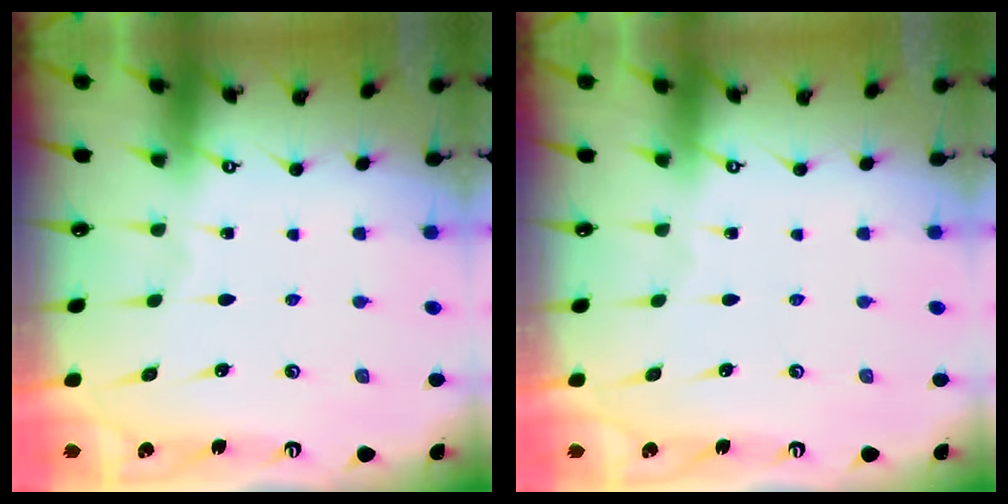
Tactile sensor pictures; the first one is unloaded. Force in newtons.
{"total": 0.0}